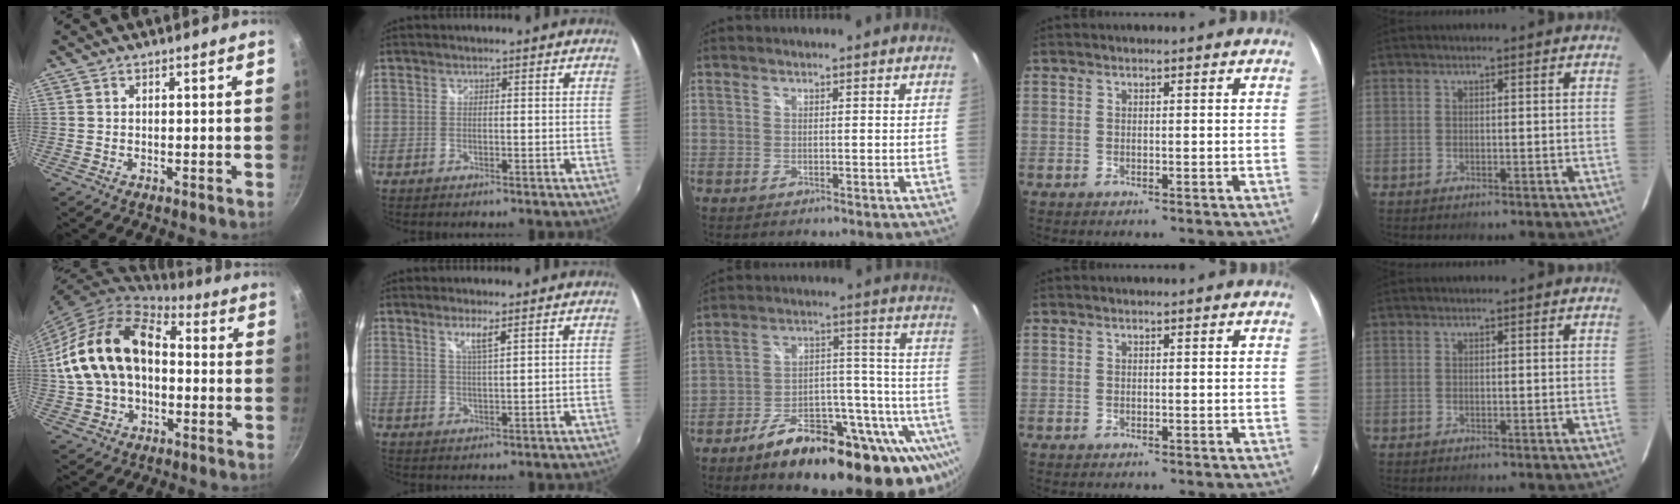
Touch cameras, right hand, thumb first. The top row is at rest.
{"thumb": {"total": 19.5, "force": [0.4, 13.4, 14.2], "torque": [-0.245, 0.046, 0.002]}, "index": {"total": 3.0, "force": [1.9, 0.0, 2.4], "torque": [-0.045, -0.003, 0.033]}, "middle": {"total": 29.9, "force": [-19.9, 10.3, 19.9], "torque": [-0.240, 0.013, -0.274]}}